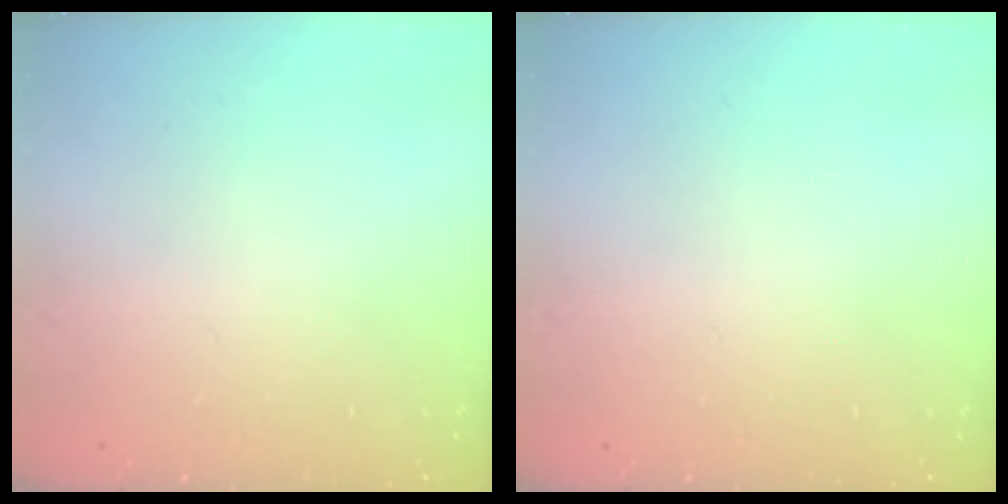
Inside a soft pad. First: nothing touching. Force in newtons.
{"total": 0.0}